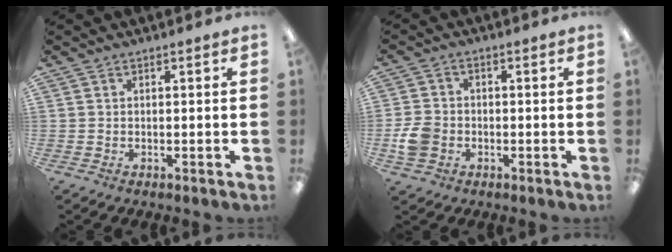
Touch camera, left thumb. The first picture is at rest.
{"total": 6.2, "force": [-1.8, 4.9, 3.3], "torque": [-0.056, 0.011, -0.032]}